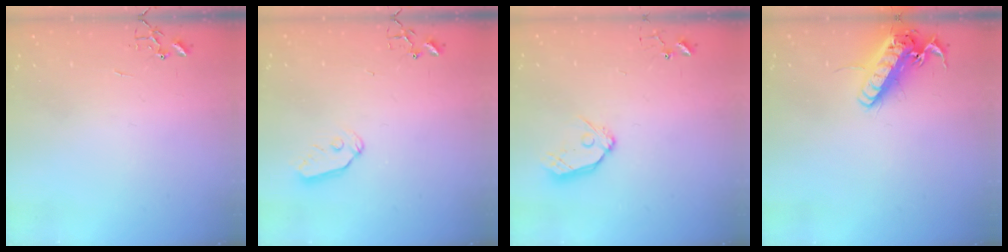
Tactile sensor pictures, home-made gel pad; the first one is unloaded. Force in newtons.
{"total": 7.4, "press": 7.4, "slide": 0.5}
{"total": 9.5, "press": 9.5, "slide": 0.9}
{"total": 16.4, "press": 16.1, "slide": 3.2}